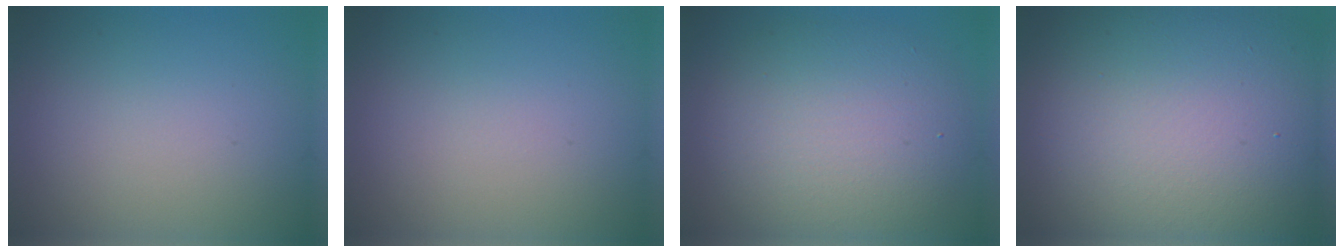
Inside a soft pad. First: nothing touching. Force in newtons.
{"total": 0.0}
{"total": 8.1, "press": 8.1, "slide": 0.5}
{"total": 19.0, "press": 19.0, "slide": 0.7}